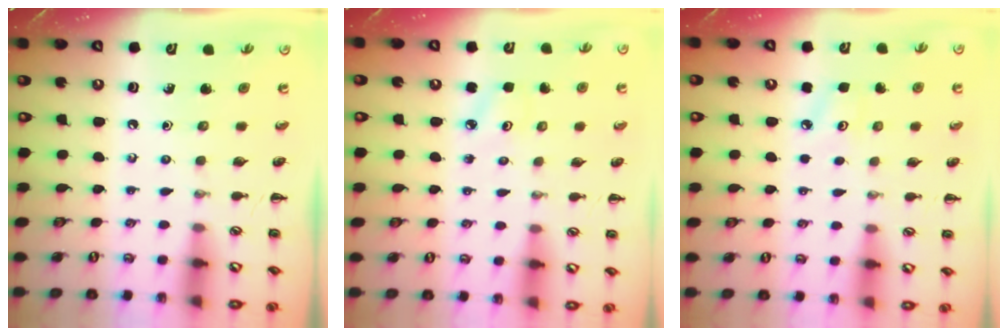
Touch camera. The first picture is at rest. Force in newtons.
{"total": 2.3, "press": 2.2, "slide": 0.5}
{"total": 5.2, "press": 5.0, "slide": 1.3}